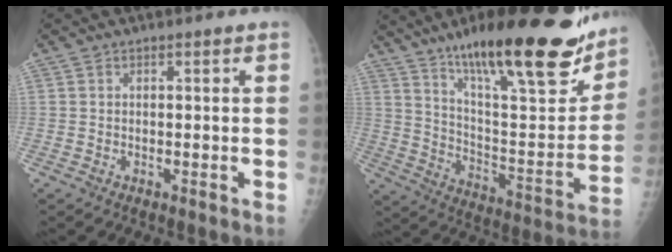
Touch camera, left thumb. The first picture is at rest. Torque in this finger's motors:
{"motor_torque": [0.42, 0.33, 1.44, -1.32, 0.12]}